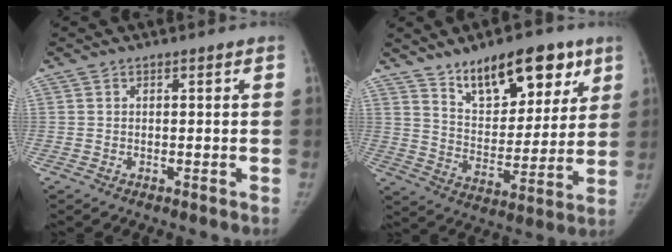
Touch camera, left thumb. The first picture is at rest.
{"total": 17.9, "force": [11.1, 8.4, 11.2], "torque": [-0.116, -0.056, 0.184]}